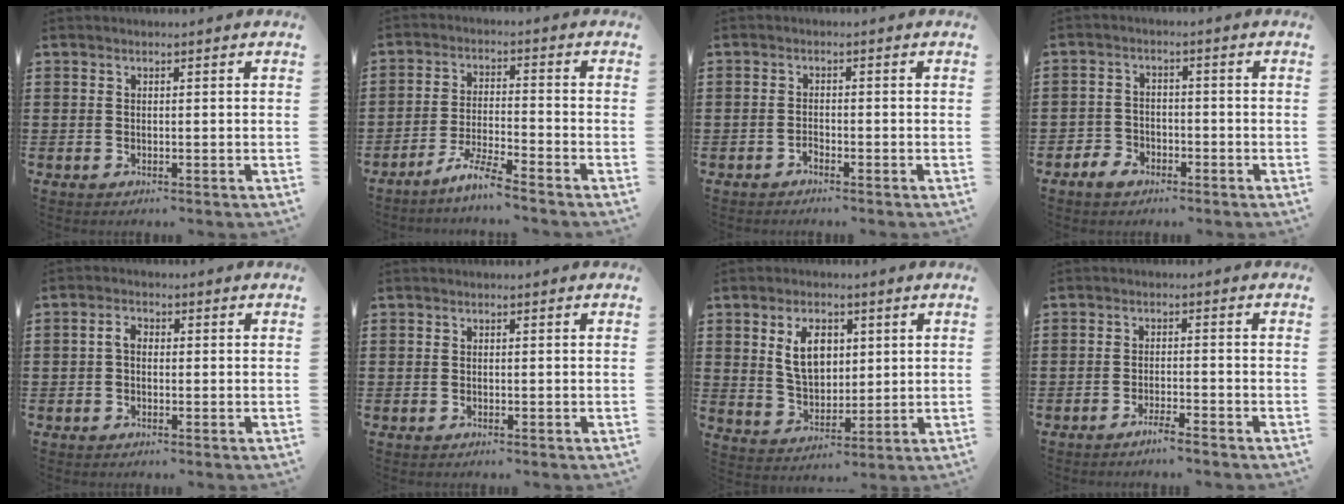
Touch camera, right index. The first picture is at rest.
{"total": 5.6, "force": [-5.0, -0.4, 2.5], "torque": [-0.063, -0.013, -0.098]}
{"total": 1.2, "force": [-1.1, 0.3, 0.3], "torque": [-0.009, 0.000, -0.022]}
{"total": 2.9, "force": [-2.2, 1.8, 0.7], "torque": [-0.018, 0.009, -0.046]}
{"total": 2.2, "force": [-0.2, 1.4, 1.8], "torque": [-0.042, 0.002, -0.008]}
{"total": 0.0}
{"total": 7.3, "force": [2.1, 4.6, 5.3], "torque": [-0.111, 0.006, 0.030]}
{"total": 2.5, "force": [-2.3, -0.2, 1.0], "torque": [-0.018, 0.003, -0.043]}